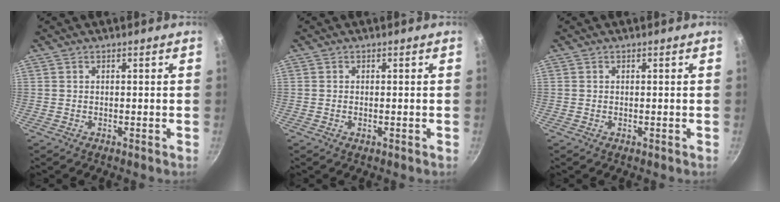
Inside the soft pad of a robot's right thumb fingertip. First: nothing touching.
{"total": 0.8, "force": [-0.2, 0.4, 0.7], "torque": [-0.014, 0.001, -0.003]}
{"total": 0.0}